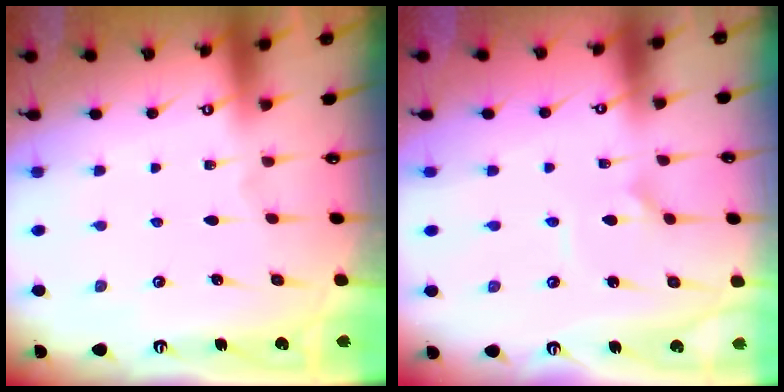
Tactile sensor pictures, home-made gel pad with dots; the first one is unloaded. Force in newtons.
{"total": 1.6, "press": 1.5, "slide": 0.4}